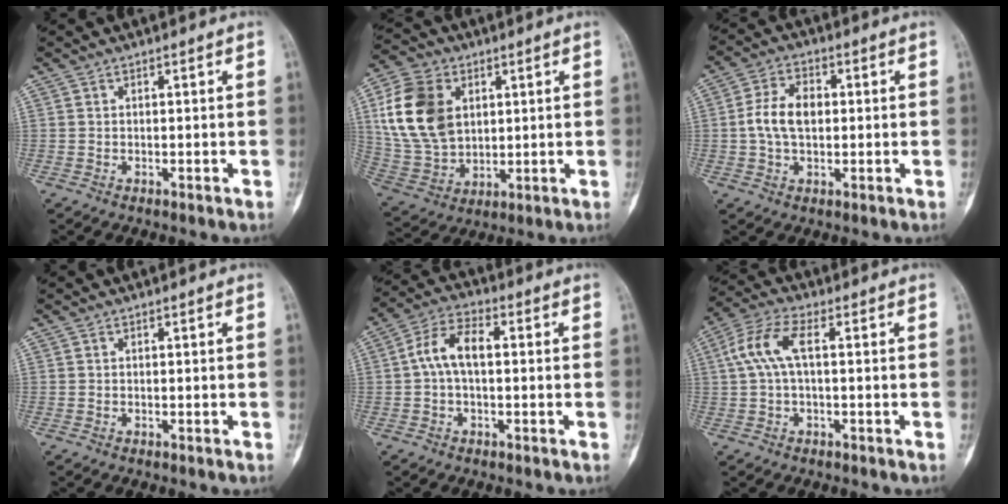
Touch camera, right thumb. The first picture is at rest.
{"total": 16.5, "force": [4.2, 11.8, 10.8], "torque": [-0.199, -0.006, 0.087]}
{"total": 7.8, "force": [0.3, 4.9, 6.1], "torque": [-0.111, 0.016, 0.001]}
{"total": 0.0}
{"total": 7.7, "force": [0.4, 4.1, 6.6], "torque": [-0.124, 0.029, 0.000]}
{"total": 7.5, "force": [1.0, 3.0, 6.8], "torque": [-0.163, 0.028, 0.016]}